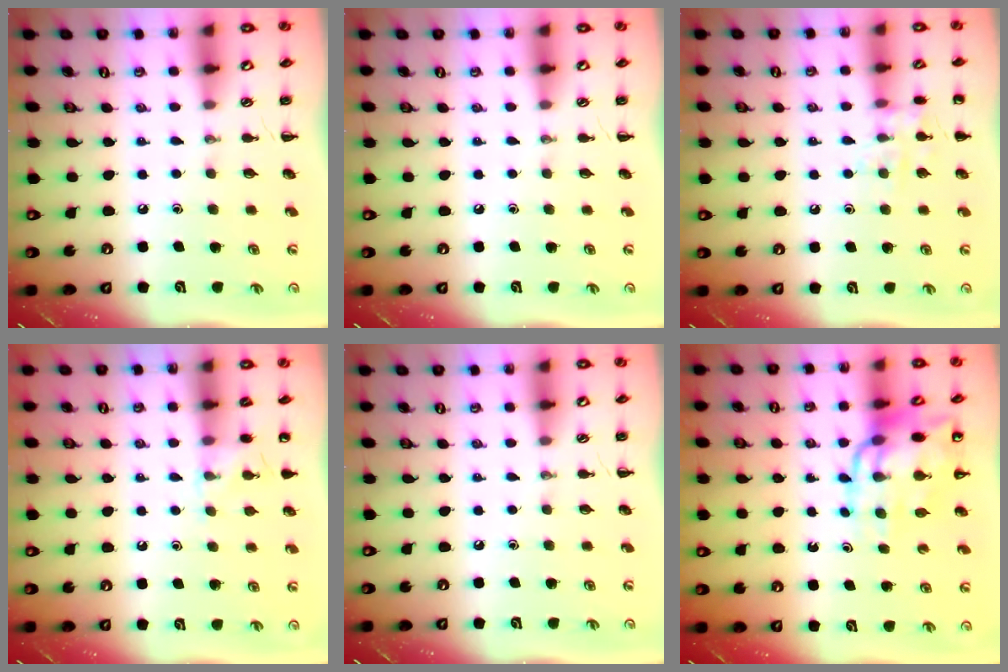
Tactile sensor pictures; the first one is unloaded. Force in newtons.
{"total": 0.0}
{"total": 9.2, "press": 9.1, "slide": 1.0}
{"total": 5.8, "press": 5.5, "slide": 1.7}
{"total": 0.0}
{"total": 13.2, "press": 12.7, "slide": 3.6}